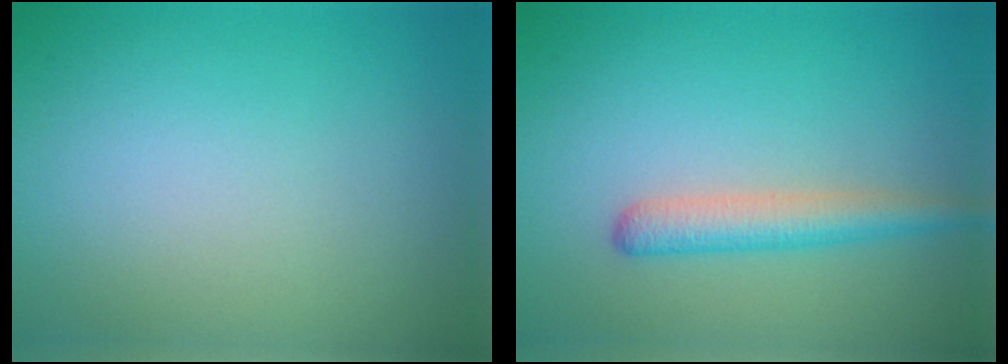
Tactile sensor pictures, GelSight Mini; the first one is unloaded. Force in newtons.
{"total": 2.9, "press": 2.9, "slide": 0.1}